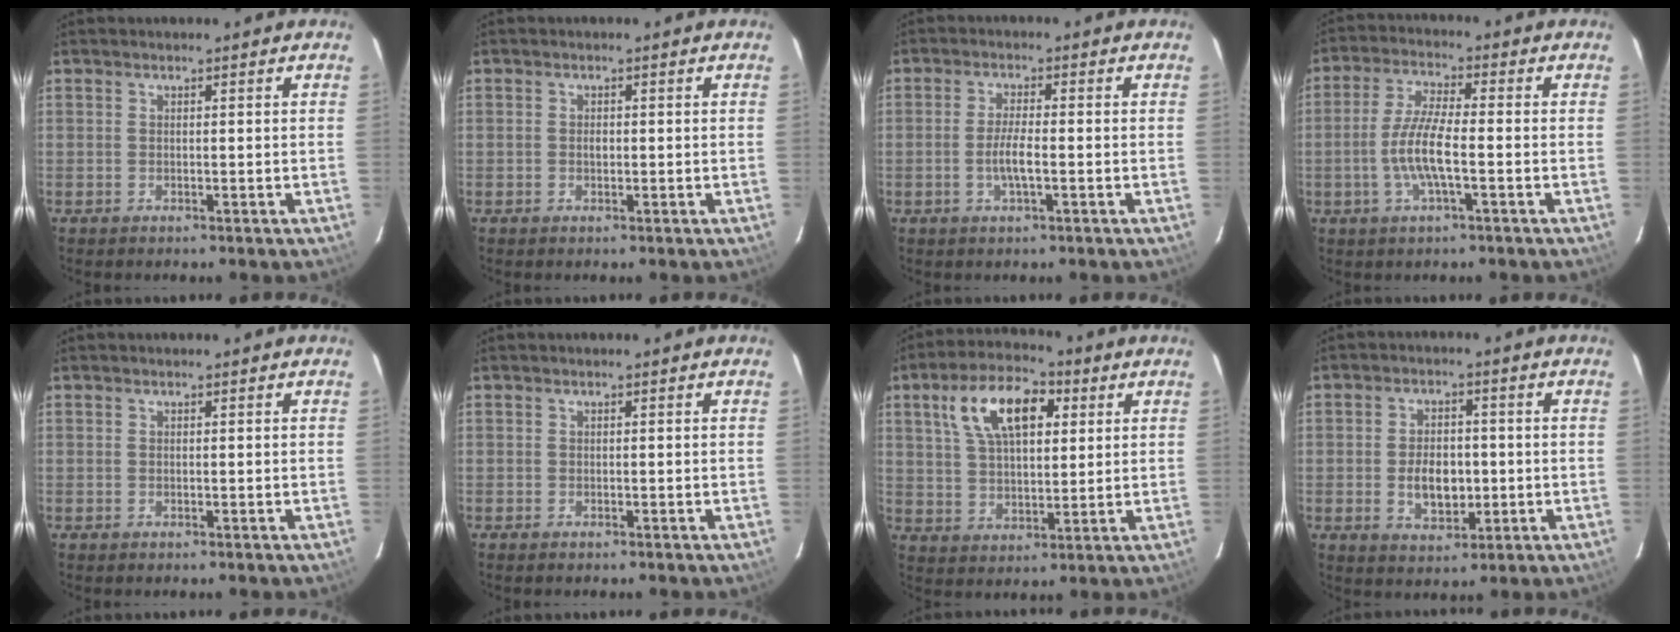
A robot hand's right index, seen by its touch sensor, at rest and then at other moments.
{"total": 1.0, "force": [-0.1, 0.7, 0.7], "torque": [-0.011, 0.002, -0.003]}
{"total": 4.2, "force": [-1.2, 0.6, 3.9], "torque": [-0.076, -0.002, -0.022]}
{"total": 8.1, "force": [-2.1, 1.3, 7.7], "torque": [-0.159, 0.001, -0.042]}
{"total": 0.0}
{"total": 0.5, "force": [-0.5, 0.2, 0.1], "torque": [-0.004, -0.002, -0.009]}
{"total": 13.6, "force": [5.3, 6.9, 10.5], "torque": [-0.191, 0.033, 0.095]}
{"total": 7.3, "force": [-1.1, 4.6, 5.6], "torque": [-0.106, 0.003, -0.010]}